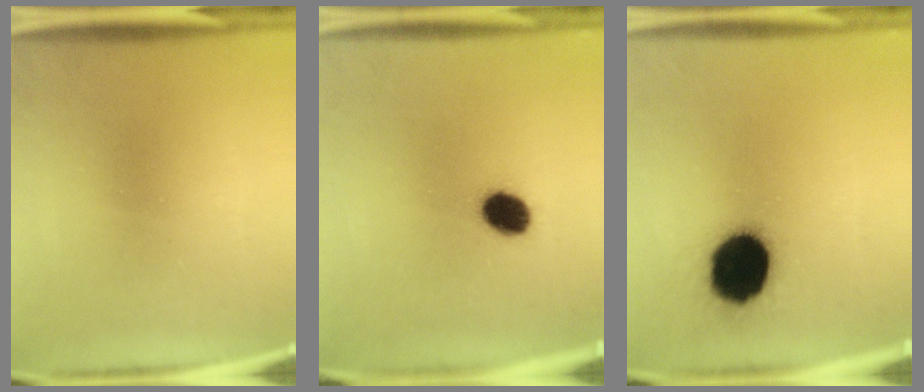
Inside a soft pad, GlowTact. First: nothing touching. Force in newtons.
{"total": 6.7}
{"total": 18.0}